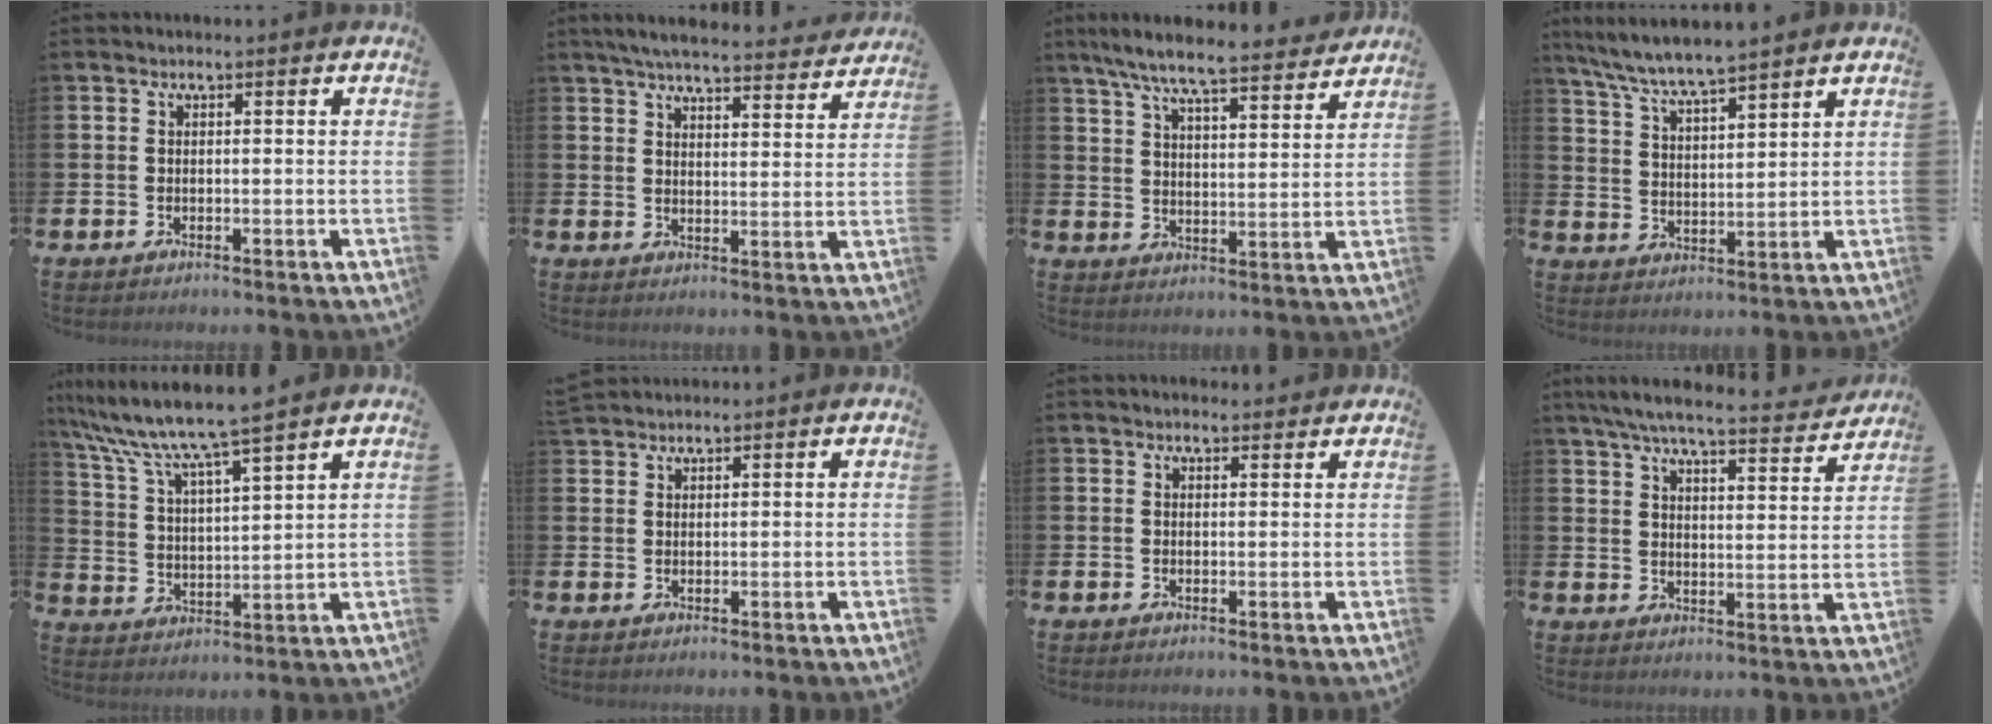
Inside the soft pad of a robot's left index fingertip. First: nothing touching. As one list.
[{"total": 5.7, "force": [5.4, 0.5, 1.4], "torque": [-0.044, -0.034, 0.097]}, {"total": 8.0, "force": [7.4, 0.6, 2.9], "torque": [-0.079, -0.046, 0.129]}, {"total": 6.4, "force": [6.2, -0.1, 1.4], "torque": [-0.055, -0.034, 0.110]}, {"total": 8.0, "force": [7.3, 0.0, 3.2], "torque": [-0.089, -0.048, 0.123]}, {"total": 2.0, "force": [1.9, 0.4, 0.0], "torque": [0.012, -0.008, 0.033]}, {"total": 1.4, "force": [1.4, 0.3, 0.2], "torque": [0.011, -0.006, 0.022]}, {"total": 7.0, "force": [6.4, 0.9, 2.7], "torque": [-0.064, -0.043, 0.109]}]